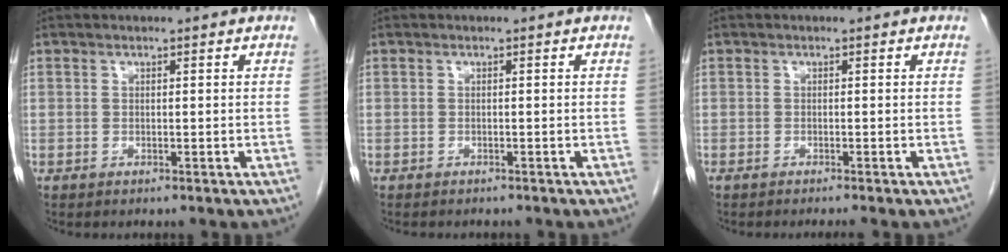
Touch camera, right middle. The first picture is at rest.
{"total": 2.6, "force": [-2.2, 0.9, 0.9], "torque": [-0.014, -0.004, -0.024]}
{"total": 1.7, "force": [-1.5, -0.3, 0.8], "torque": [-0.008, 0.001, -0.021]}